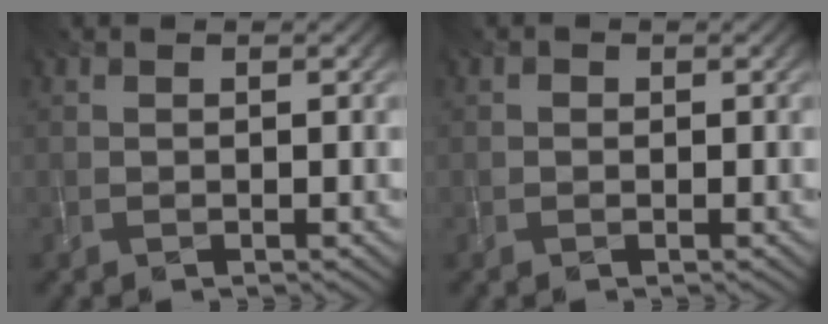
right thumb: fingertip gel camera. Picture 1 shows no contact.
{"total": 0.5, "force": [-0.1, 0.5, 0.1], "torque": [0.000, -0.004, -0.003]}